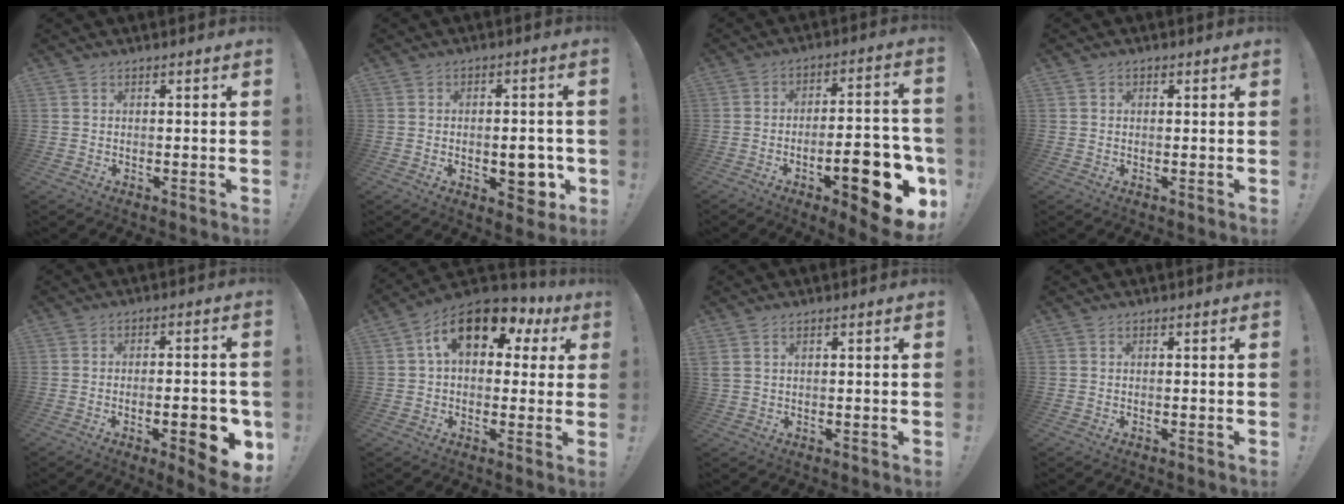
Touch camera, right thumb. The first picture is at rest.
{"total": 7.4, "force": [-1.8, 4.5, 5.7], "torque": [-0.060, 0.007, -0.024]}
{"total": 17.5, "force": [-7.5, 5.5, 14.8], "torque": [-0.186, 0.034, -0.107]}
{"total": 0.9, "force": [0.2, 0.8, 0.4], "torque": [-0.003, 0.002, 0.003]}
{"total": 10.6, "force": [-3.6, 3.3, 9.4], "torque": [-0.109, 0.005, -0.048]}
{"total": 15.8, "force": [6.5, 9.0, 11.2], "torque": [-0.181, -0.014, 0.116]}
{"total": 2.4, "force": [1.2, 1.3, 1.7], "torque": [-0.048, 0.002, 0.022]}
{"total": 0.0}